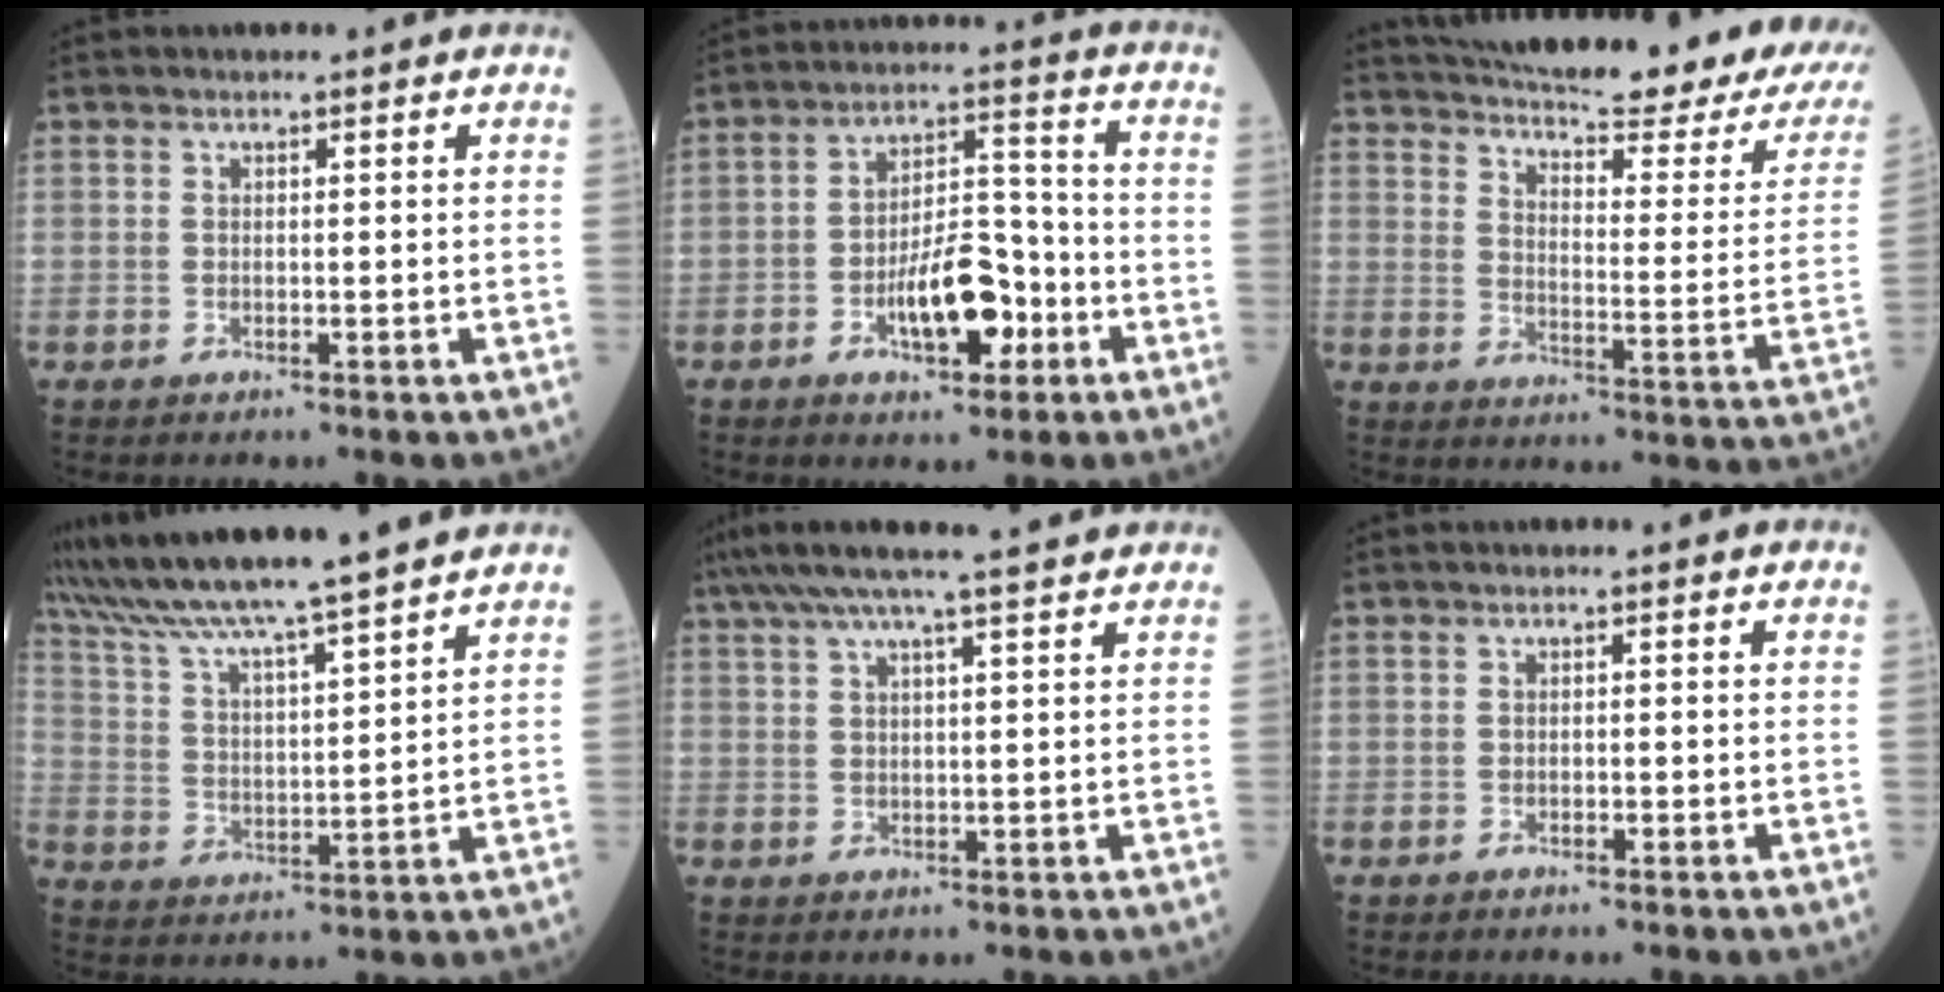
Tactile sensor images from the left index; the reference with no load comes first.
{"total": 10.2, "force": [-4.3, 4.1, 8.3], "torque": [-0.149, 0.011, -0.070]}
{"total": 28.2, "force": [24.0, 3.2, 14.5], "torque": [-0.223, -0.065, 0.297]}
{"total": 16.4, "force": [14.5, -1.2, 7.4], "torque": [-0.139, 0.002, 0.238]}
{"total": 11.4, "force": [9.5, 0.0, 6.3], "torque": [-0.110, 0.032, 0.134]}
{"total": 0.6, "force": [-0.5, 0.2, 0.3], "torque": [-0.007, -0.003, -0.008]}